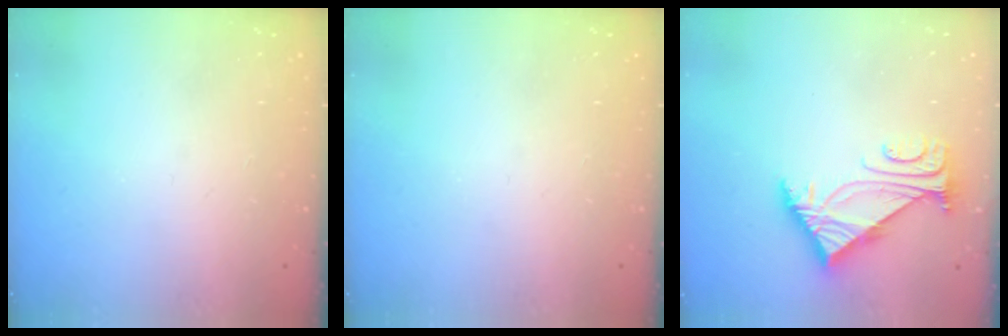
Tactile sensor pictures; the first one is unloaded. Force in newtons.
{"total": 0.0}
{"total": 5.0, "press": 4.9, "slide": 1.0}